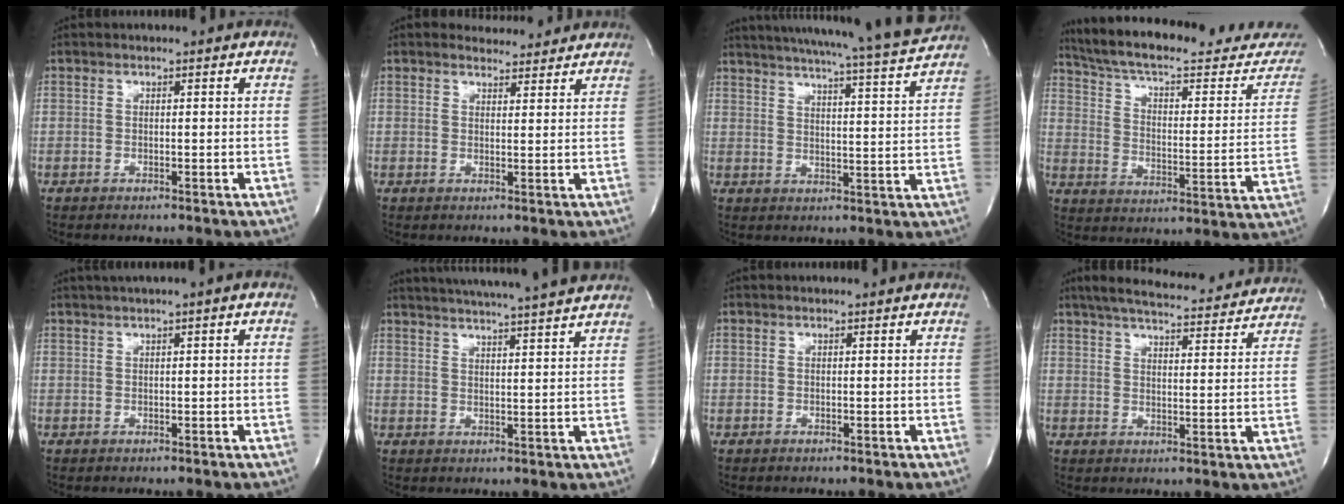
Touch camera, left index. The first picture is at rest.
{"total": 4.3, "force": [4.1, 1.3, 0.3], "torque": [-0.007, 0.005, 0.051]}
{"total": 20.5, "force": [18.9, -1.4, 7.9], "torque": [-0.131, -0.045, 0.246]}
{"total": 29.0, "force": [25.5, 6.1, 12.4], "torque": [-0.195, -0.046, 0.331]}
{"total": 2.7, "force": [1.3, -0.1, 2.4], "torque": [-0.047, 0.014, 0.024]}
{"total": 16.3, "force": [14.7, -0.8, 7.1], "torque": [-0.125, -0.001, 0.196]}
{"total": 0.0}
{"total": 20.6, "force": [18.8, 3.5, 7.7], "torque": [-0.122, 0.010, 0.240]}